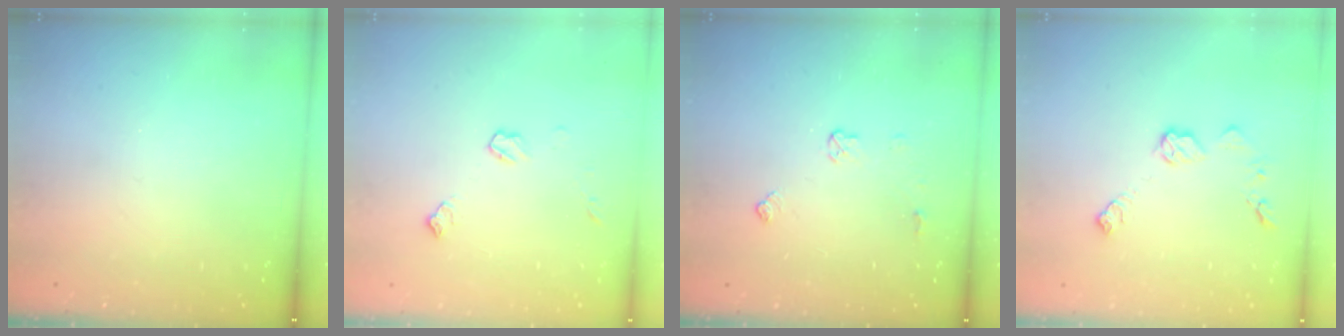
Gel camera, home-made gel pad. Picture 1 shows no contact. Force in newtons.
{"total": 7.4, "press": 7.3, "slide": 0.9}
{"total": 4.6, "press": 4.6, "slide": 0.7}
{"total": 8.7, "press": 8.7, "slide": 0.3}